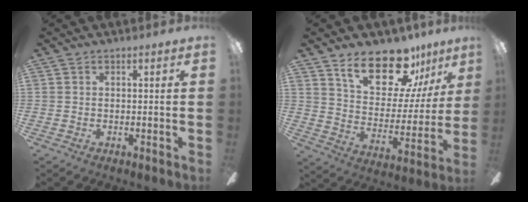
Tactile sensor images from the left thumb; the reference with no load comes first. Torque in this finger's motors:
{"motor_torque": [1.34, 1.00, 1.09, -1.35, 0.08]}